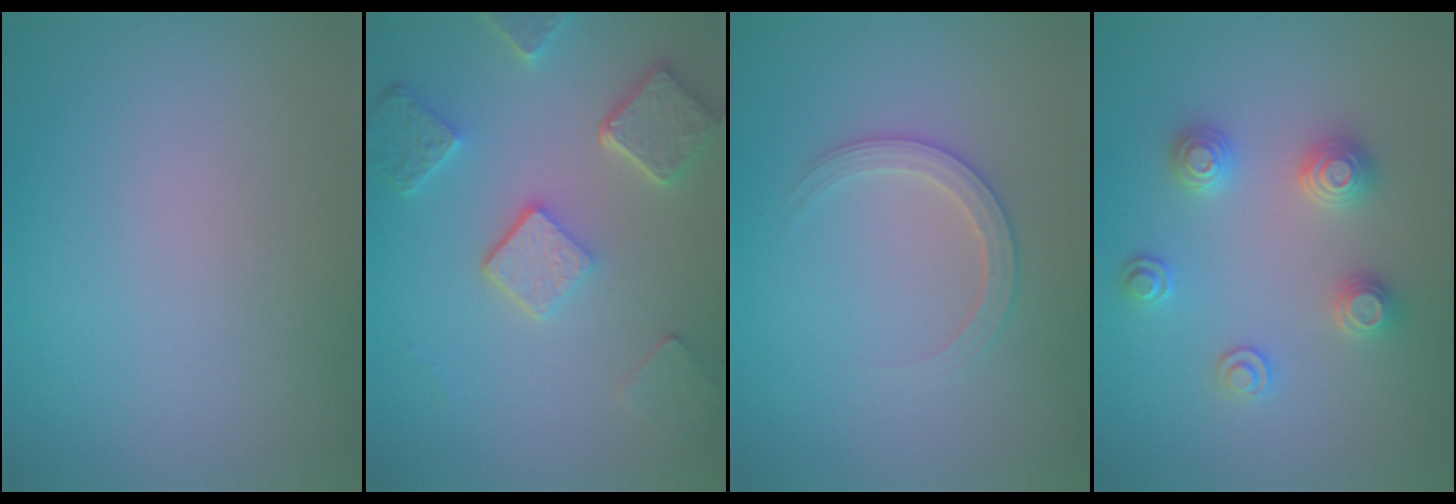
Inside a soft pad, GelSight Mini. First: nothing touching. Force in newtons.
{"total": 5.2, "press": 4.0, "slide": 3.4}
{"total": 2.2, "press": 2.2, "slide": 0.2}
{"total": 2.9, "press": 2.8, "slide": 0.8}